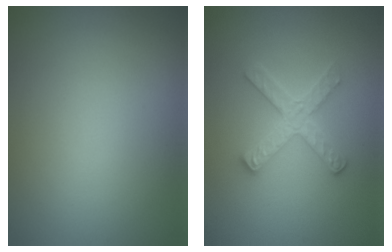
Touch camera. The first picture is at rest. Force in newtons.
{"total": 2.8, "press": 2.8, "slide": 0.3}